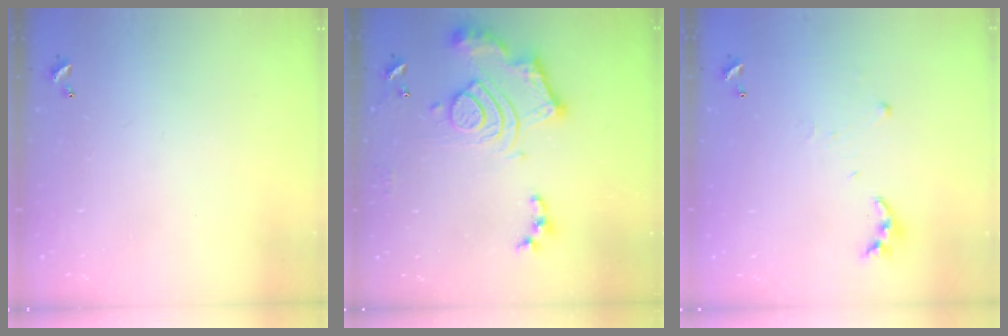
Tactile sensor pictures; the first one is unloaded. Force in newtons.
{"total": 16.7, "press": 16.6, "slide": 1.5}
{"total": 5.6, "press": 5.6, "slide": 0.1}